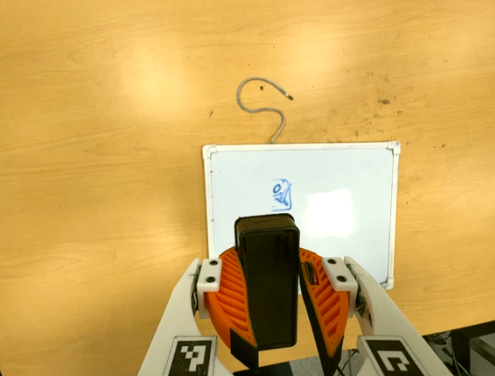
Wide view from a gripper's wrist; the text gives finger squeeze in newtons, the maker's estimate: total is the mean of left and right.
{"total": 11.2, "left": 10.8, "right": 11.6}